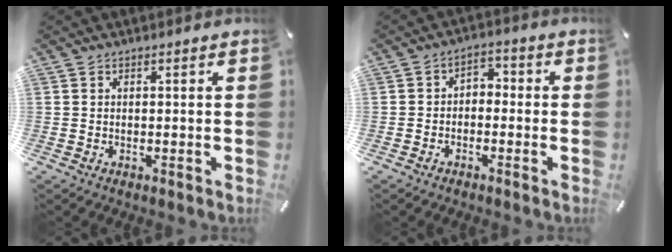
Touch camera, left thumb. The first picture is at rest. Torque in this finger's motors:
{"motor_torque": [0.00, 0.01, -0.04, 0.04, 0.02]}